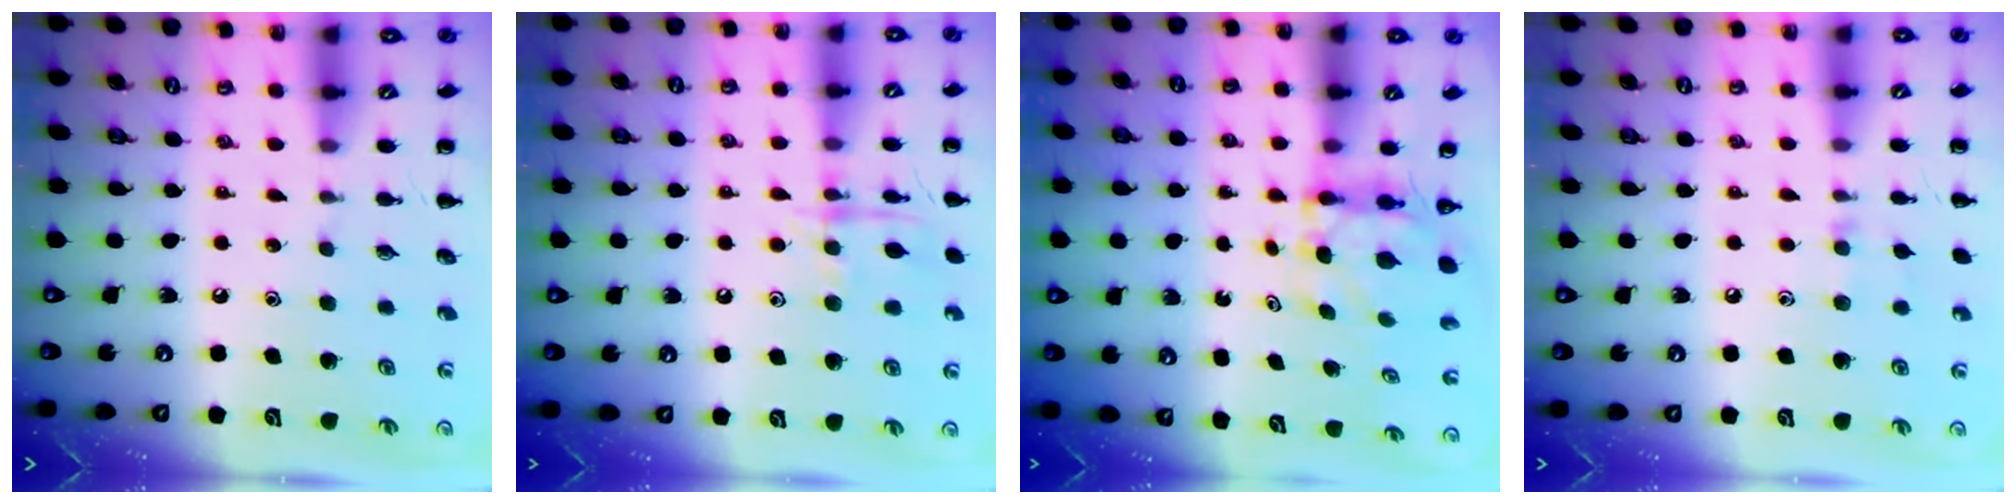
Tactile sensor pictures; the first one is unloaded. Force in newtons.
{"total": 9.6, "press": 9.6, "slide": 0.7}
{"total": 6.2, "press": 6.2, "slide": 0.9}
{"total": 5.4, "press": 5.1, "slide": 1.6}